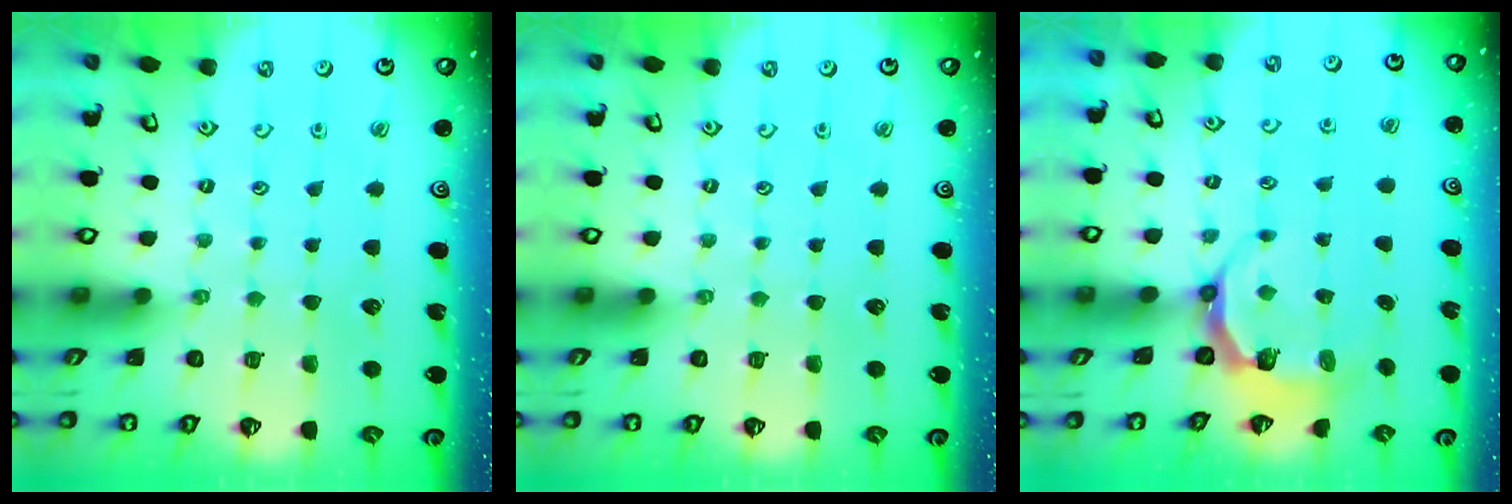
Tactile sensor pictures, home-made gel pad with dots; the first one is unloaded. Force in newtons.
{"total": 0.0}
{"total": 5.6, "press": 4.5, "slide": 3.3}